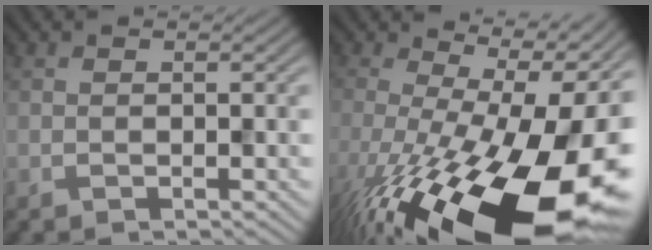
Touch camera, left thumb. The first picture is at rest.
{"total": 20.7, "force": [-6.5, 8.0, 18.0], "torque": [-0.278, -0.043, -0.086]}